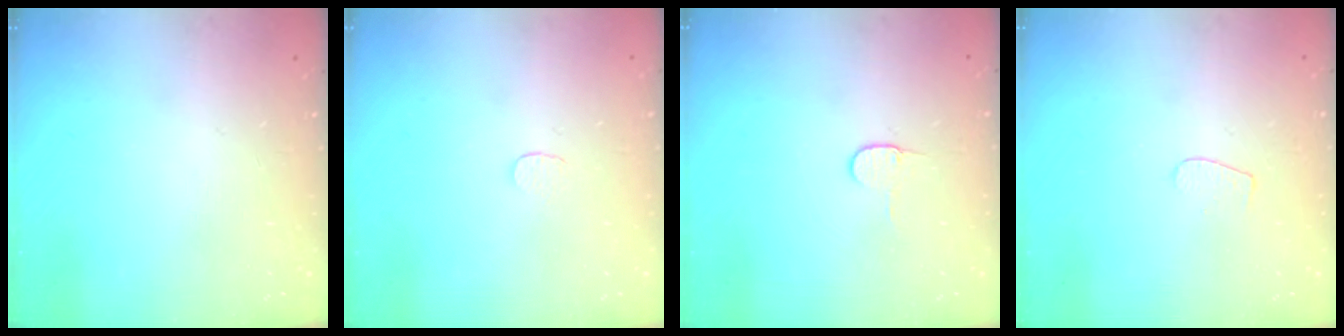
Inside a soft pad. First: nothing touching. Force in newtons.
{"total": 3.0, "press": 3.0, "slide": 0.2}
{"total": 3.2, "press": 3.2, "slide": 0.3}
{"total": 3.7, "press": 3.7, "slide": 0.3}